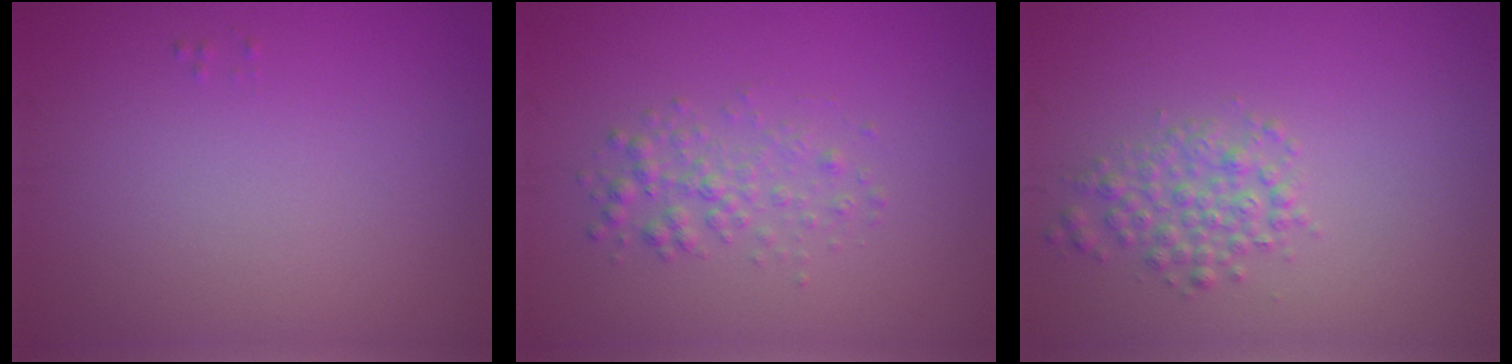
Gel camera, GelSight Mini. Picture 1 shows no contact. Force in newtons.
{"total": 2.1, "press": 2.1, "slide": 0.0}
{"total": 2.4, "press": 2.4, "slide": 0.1}